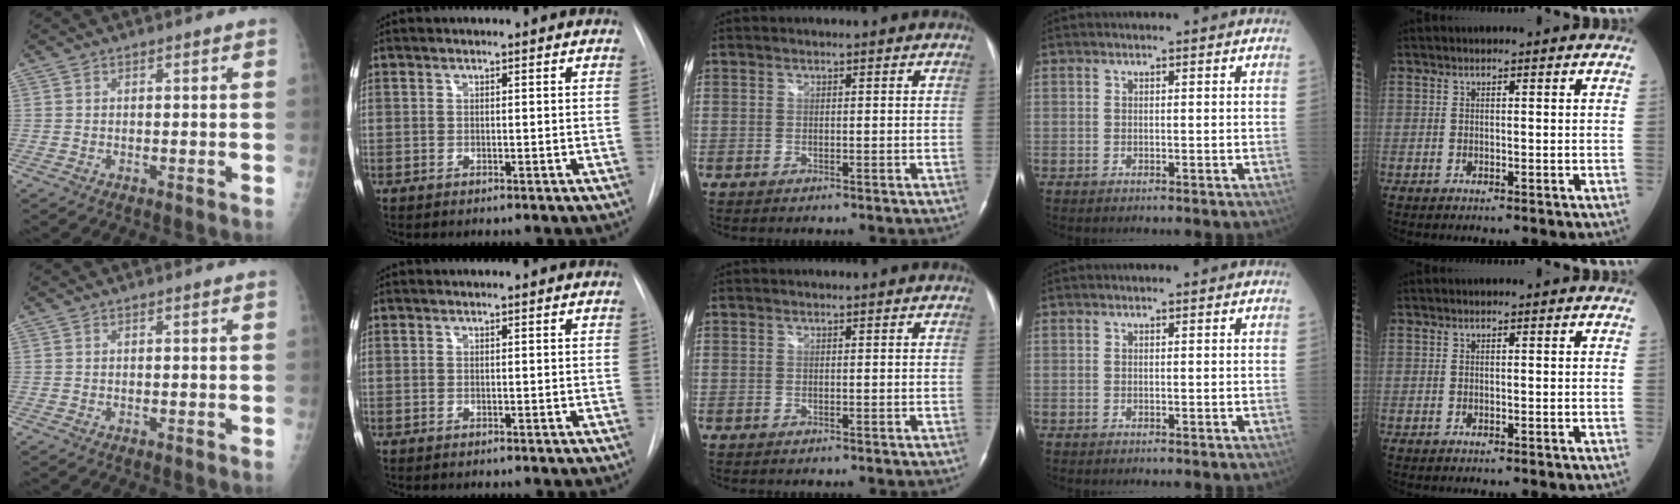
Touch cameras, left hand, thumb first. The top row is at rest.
{}